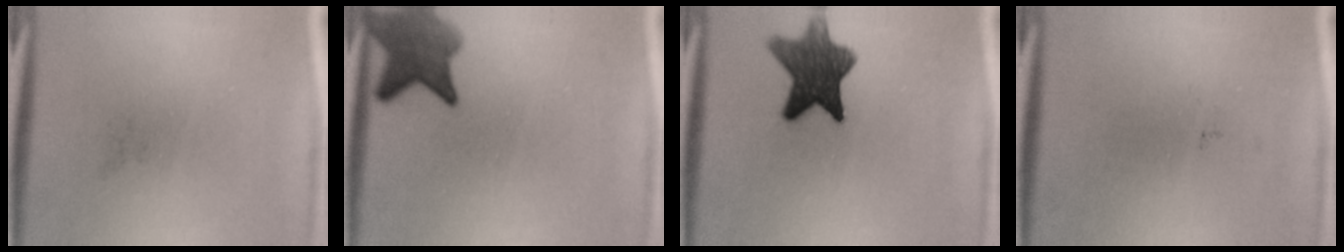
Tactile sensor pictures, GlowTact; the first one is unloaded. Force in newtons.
{"total": 6.6}
{"total": 10.3}
{"total": 0.0}